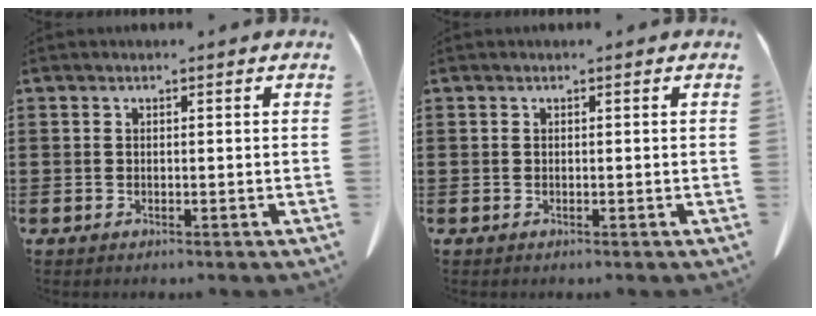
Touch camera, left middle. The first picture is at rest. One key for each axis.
{"total": 0.0}